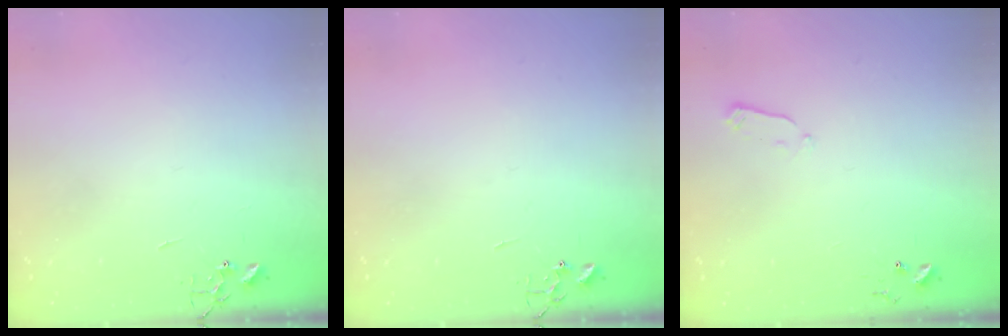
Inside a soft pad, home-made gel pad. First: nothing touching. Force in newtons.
{"total": 0.0}
{"total": 2.7, "press": 2.6, "slide": 0.4}